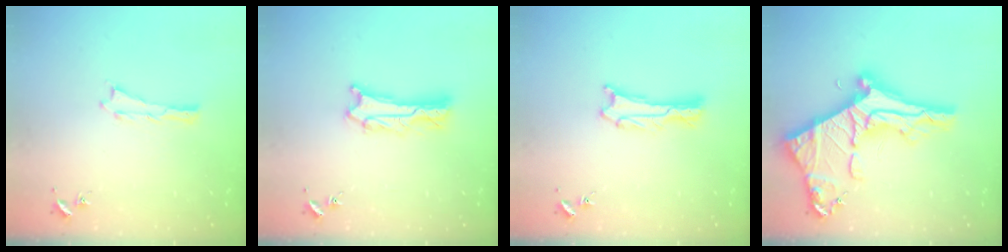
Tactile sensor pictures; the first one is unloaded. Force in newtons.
{"total": 3.3, "press": 3.3, "slide": 0.5}
{"total": 0.9, "press": 0.9, "slide": 0.1}
{"total": 11.4, "press": 11.4, "slide": 1.1}